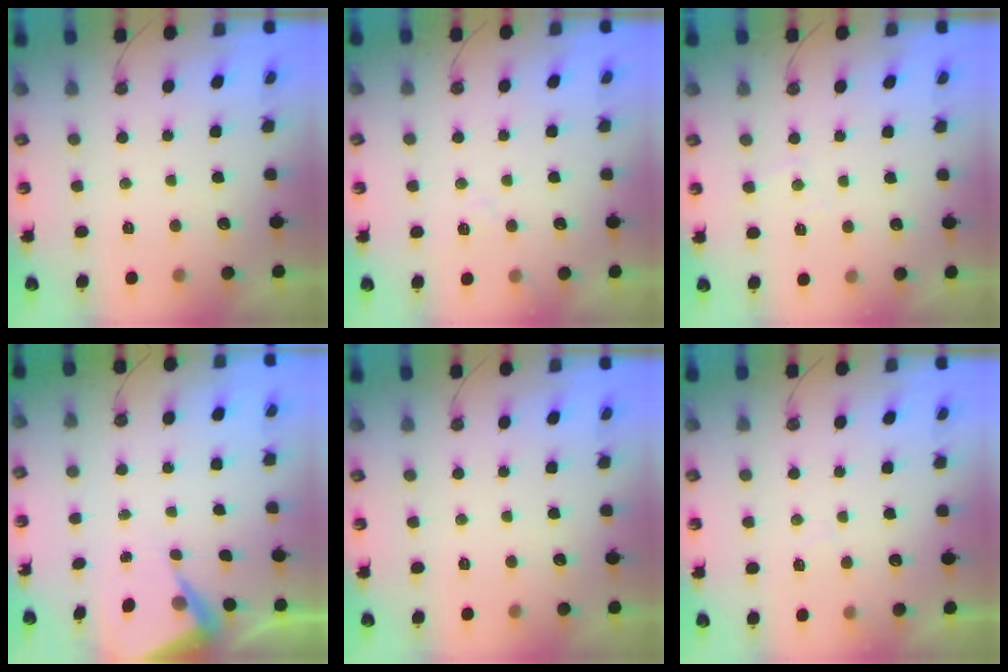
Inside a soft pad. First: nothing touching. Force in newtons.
{"total": 4.2, "press": 4.1, "slide": 0.7}
{"total": 3.6, "press": 3.5, "slide": 0.6}
{"total": 6.9, "press": 6.8, "slide": 0.6}
{"total": 0.0}
{"total": 5.7, "press": 5.7, "slide": 0.8}